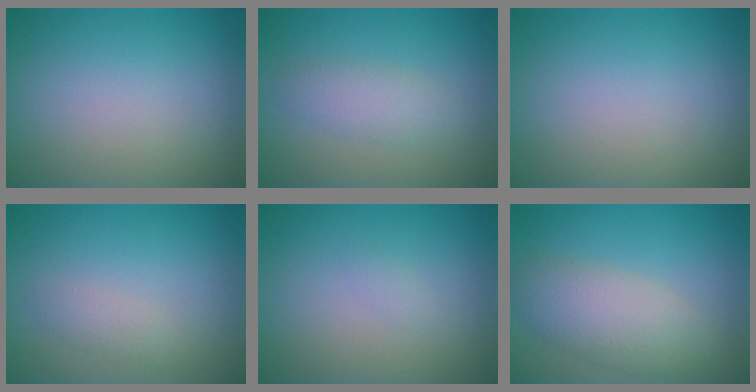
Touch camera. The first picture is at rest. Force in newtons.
{"total": 2.4, "press": 2.4, "slide": 0.1}
{"total": 0.0}
{"total": 1.2, "press": 1.2, "slide": 0.0}
{"total": 0.5, "press": 0.5, "slide": 0.0}
{"total": 4.7, "press": 4.7, "slide": 0.3}